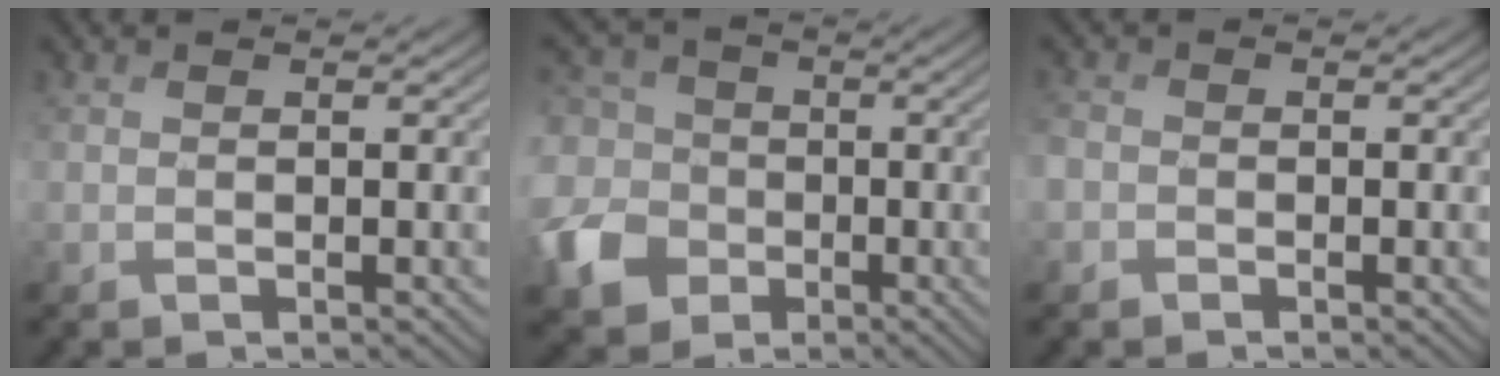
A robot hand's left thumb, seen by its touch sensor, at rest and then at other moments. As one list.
[{"total": 10.1, "force": [-2.9, 8.4, 4.7], "torque": [-0.150, -0.013, -0.070]}, {"total": 1.8, "force": [-0.8, 1.5, 0.6], "torque": [-0.016, -0.002, -0.026]}]